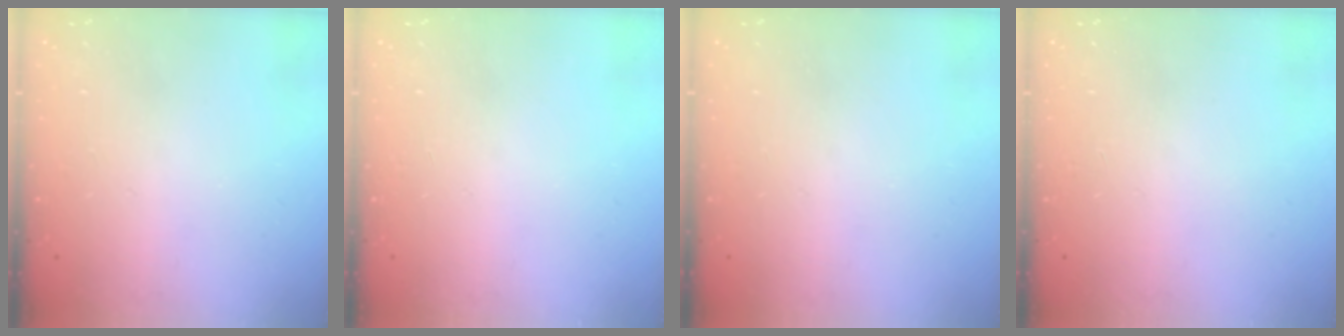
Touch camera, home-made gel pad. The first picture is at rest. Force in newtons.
{"total": 0.0}
{"total": 0.0}
{"total": 0.0}